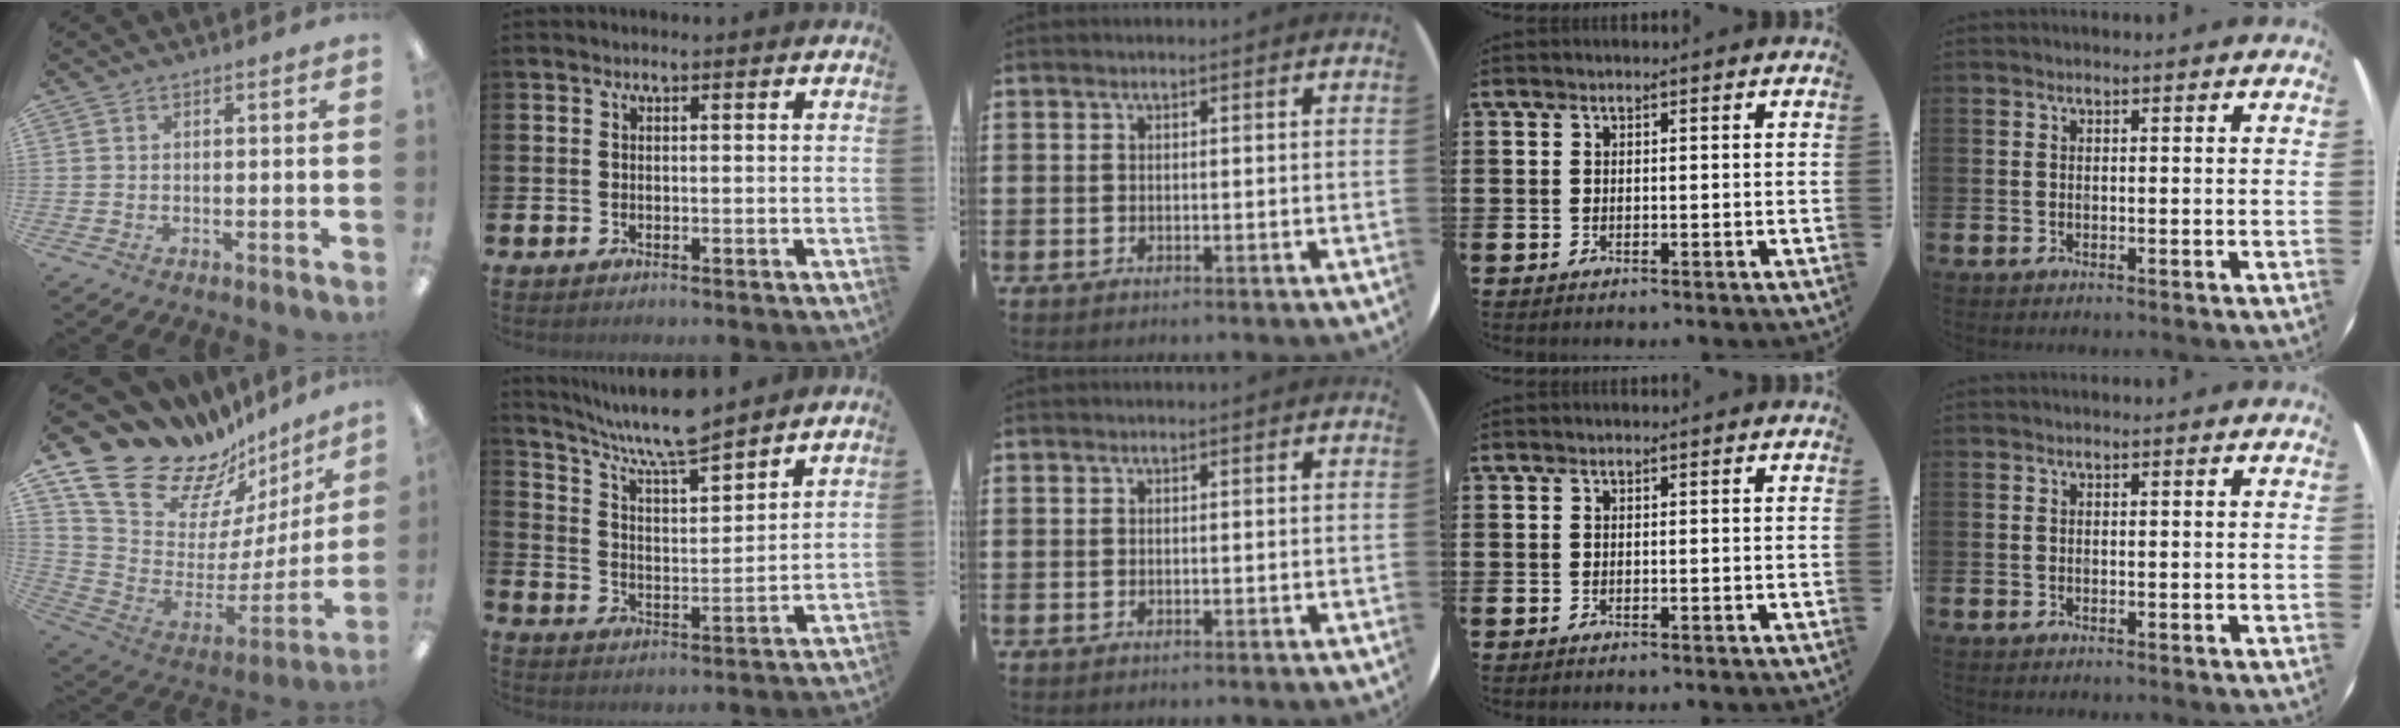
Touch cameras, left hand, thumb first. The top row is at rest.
{"thumb": {"total": 19.7, "force": [15.6, 9.6, 7.1], "torque": [-0.110, -0.140, 0.295]}, "index": {"total": 8.4, "force": [7.8, 0.6, 3.0], "torque": [-0.090, -0.046, 0.141]}}